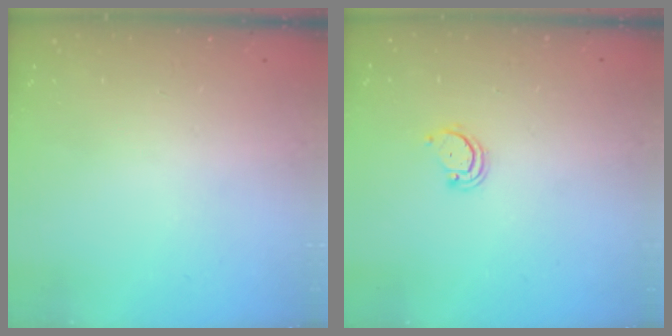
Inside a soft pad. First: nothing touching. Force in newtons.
{"total": 2.9, "press": 2.9, "slide": 0.2}